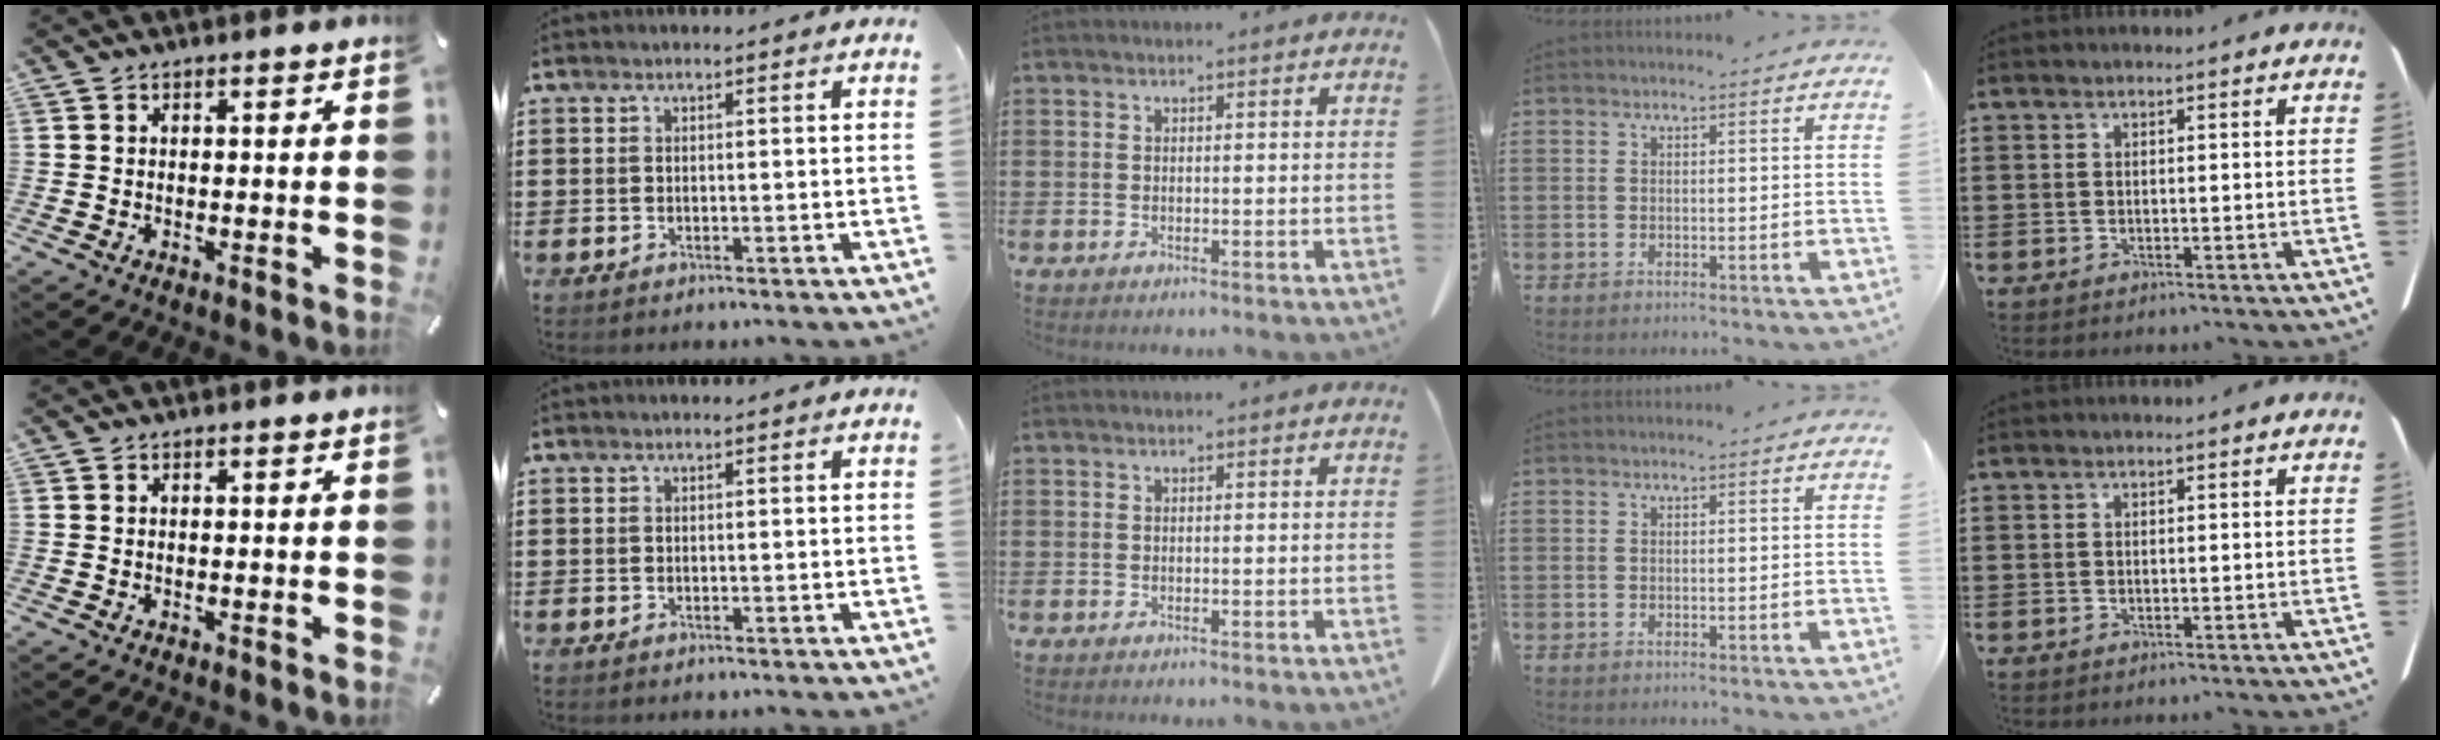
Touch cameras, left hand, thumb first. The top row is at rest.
{}